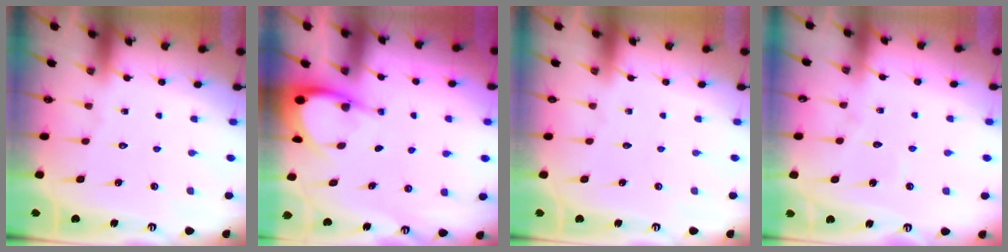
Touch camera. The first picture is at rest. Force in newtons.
{"total": 4.0, "press": 4.0, "slide": 0.2}
{"total": 0.0}
{"total": 4.8, "press": 4.8, "slide": 0.3}